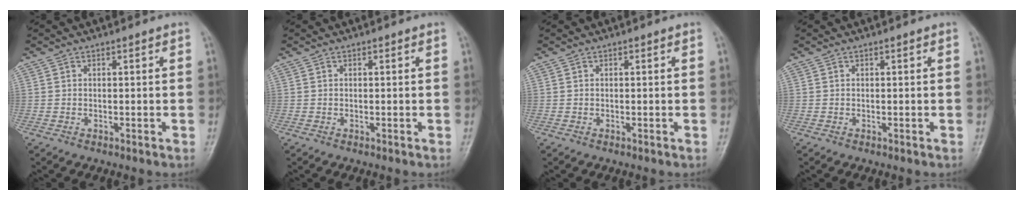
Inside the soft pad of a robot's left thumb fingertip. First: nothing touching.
{"total": 0.0}
{"total": 0.0}
{"total": 0.0}